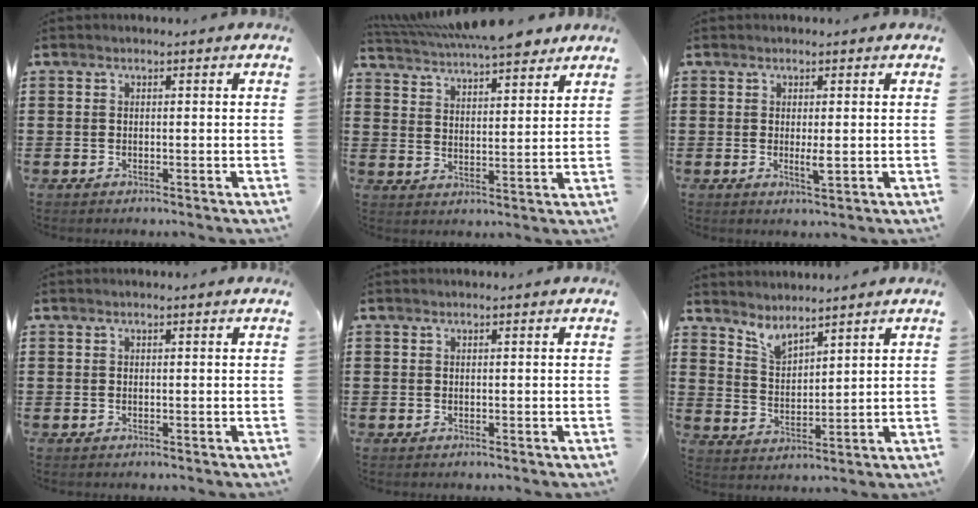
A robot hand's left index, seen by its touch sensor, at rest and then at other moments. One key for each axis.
{"total": 6.5, "fx": 5.9, "fy": 1.3, "fz": 2.3, "tx": -0.059, "ty": -0.020, "tz": 0.106}
{"total": 2.3, "fx": 0.0, "fy": 0.4, "fz": 2.3, "tx": -0.041, "ty": -0.003, "tz": 0.001}
{"total": 0.0}
{"total": 0.0}
{"total": 4.2, "fx": 4.0, "fy": 0.5, "fz": 1.0, "tx": -0.032, "ty": -0.013, "tz": 0.074}